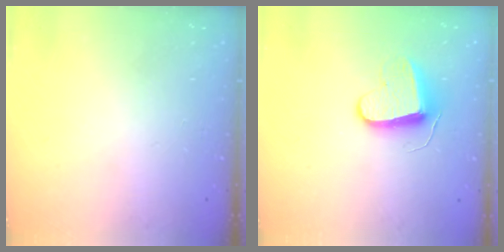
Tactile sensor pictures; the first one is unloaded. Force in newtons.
{"total": 8.5, "press": 8.5, "slide": 0.3}